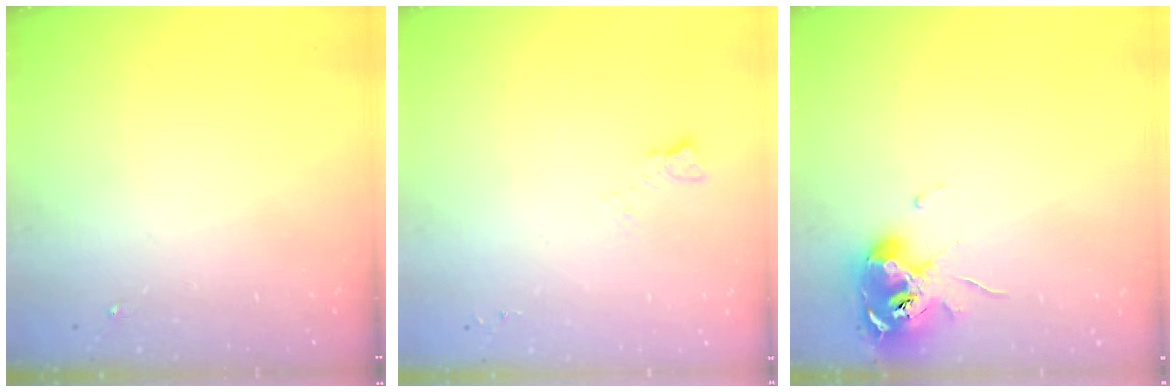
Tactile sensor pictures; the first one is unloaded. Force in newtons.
{"total": 3.8, "press": 3.8, "slide": 0.3}
{"total": 10.8, "press": 10.7, "slide": 1.2}